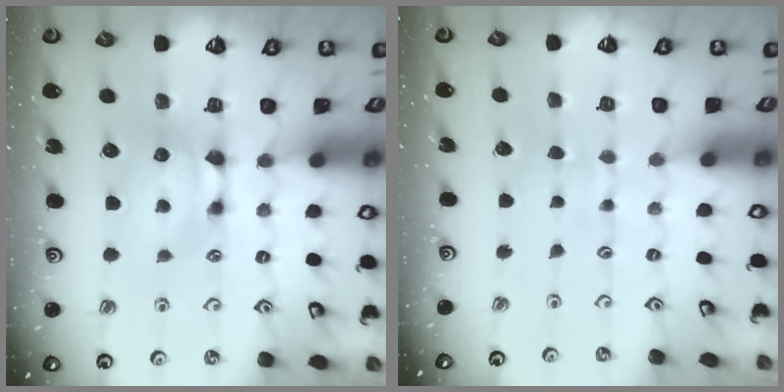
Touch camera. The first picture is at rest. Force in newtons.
{"total": 4.4, "press": 4.4, "slide": 0.3}